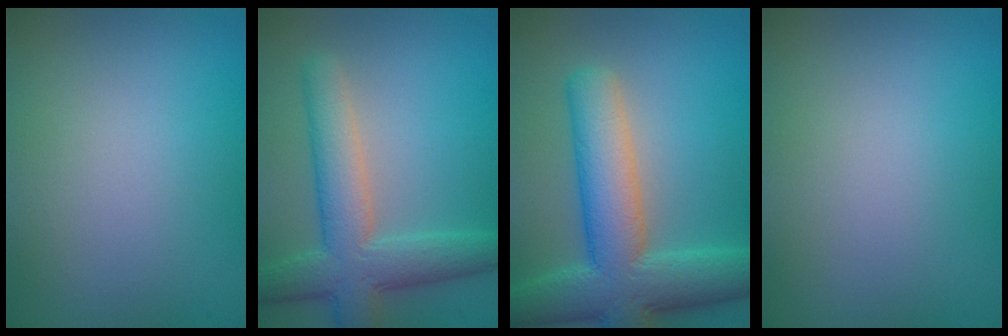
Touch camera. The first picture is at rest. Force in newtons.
{"total": 6.5, "press": 6.5, "slide": 0.3}
{"total": 9.5, "press": 9.4, "slide": 0.6}
{"total": 0.0}